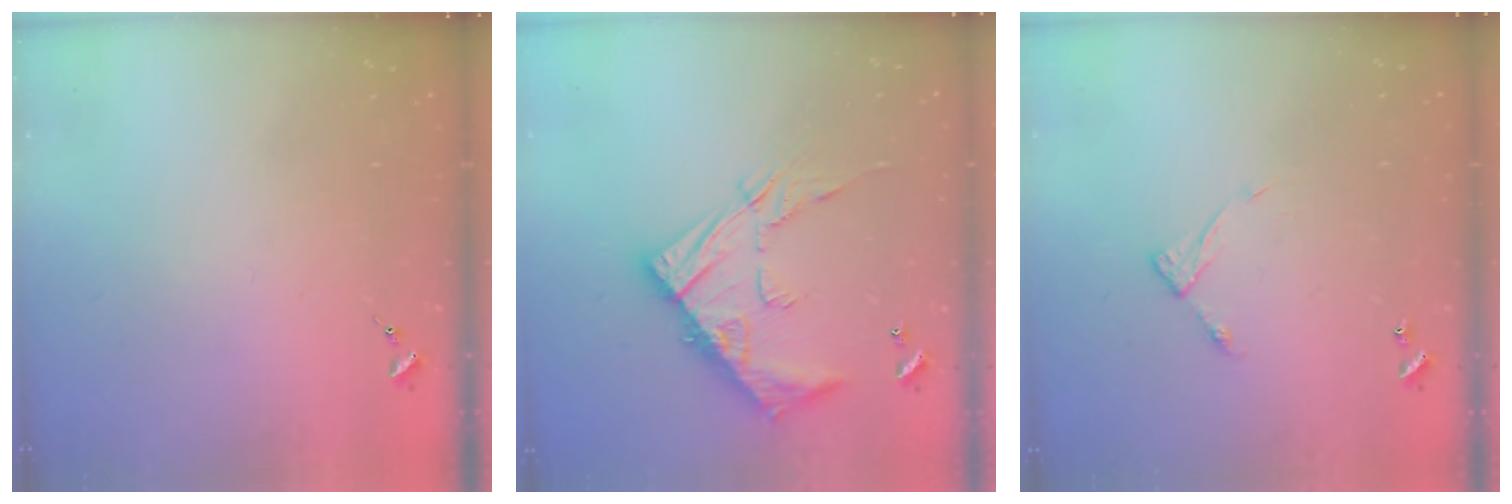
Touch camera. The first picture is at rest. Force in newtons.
{"total": 17.3, "press": 17.3, "slide": 1.4}
{"total": 5.8, "press": 5.7, "slide": 0.6}